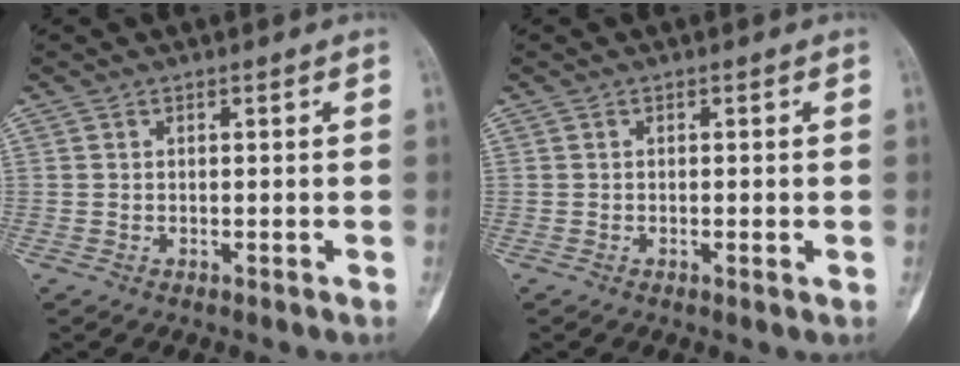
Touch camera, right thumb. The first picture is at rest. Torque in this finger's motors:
{"motor_torque": [-0.38, -0.08, 0.04, 0.03, -0.05]}